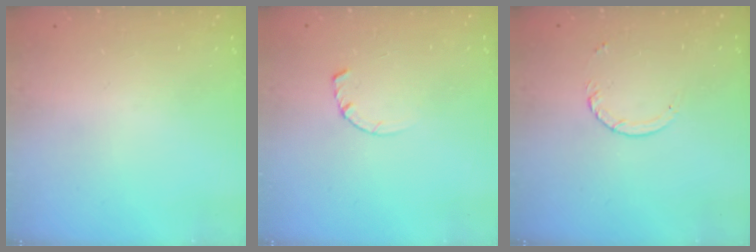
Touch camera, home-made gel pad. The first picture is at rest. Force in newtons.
{"total": 3.3, "press": 3.3, "slide": 0.3}
{"total": 3.9, "press": 3.9, "slide": 0.4}